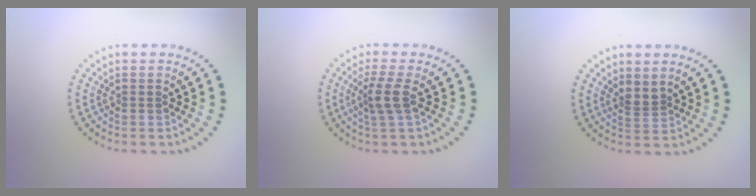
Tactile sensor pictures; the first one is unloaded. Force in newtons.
{"total": 2.6, "press": 2.1, "slide": 1.5}
{"total": 1.2, "press": 0.9, "slide": 0.9}